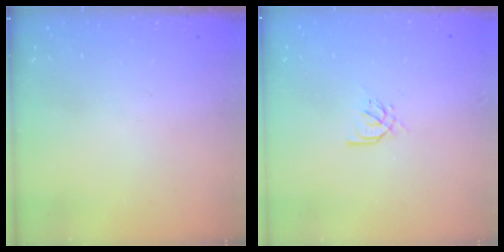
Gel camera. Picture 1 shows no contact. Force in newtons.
{"total": 2.4, "press": 2.4, "slide": 0.5}